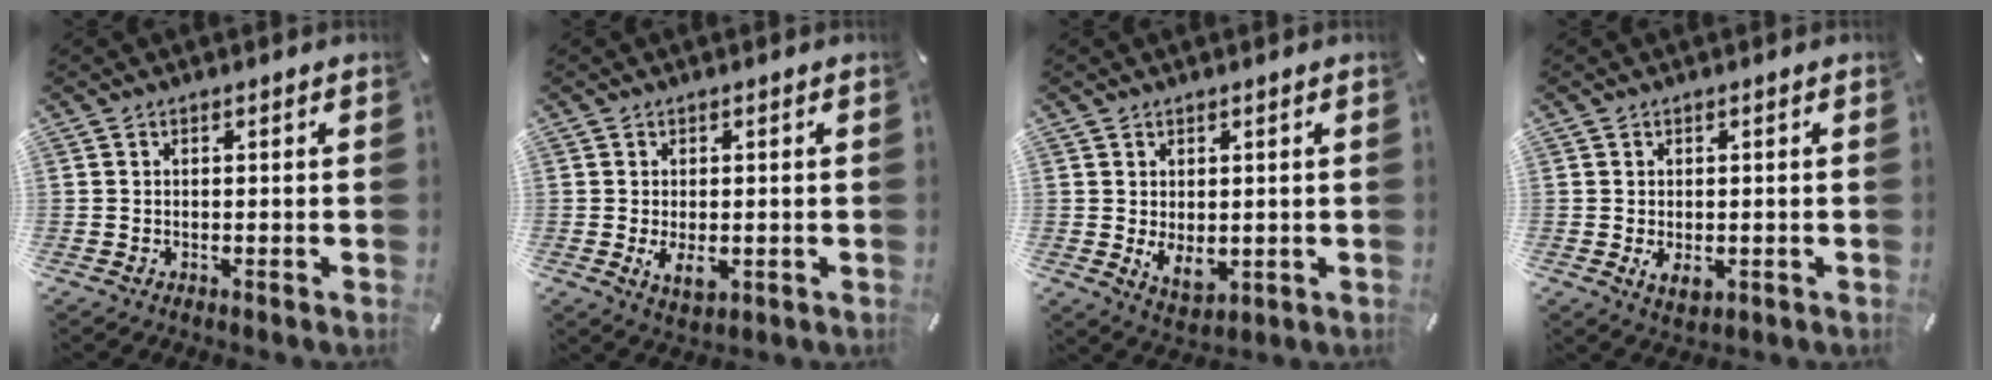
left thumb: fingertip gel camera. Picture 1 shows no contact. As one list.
[{"total": 4.3, "force": [-0.7, 2.5, 3.5], "torque": [-0.078, -0.009, -0.017]}, {"total": 5.1, "force": [0.4, 3.7, 3.5], "torque": [-0.067, -0.010, 0.006]}, {"total": 3.3, "force": [-0.6, 2.2, 2.3], "torque": [-0.037, -0.008, -0.015]}]